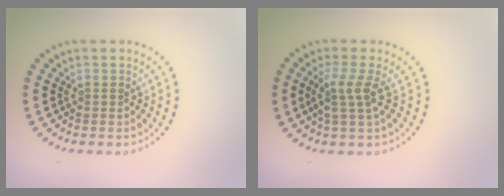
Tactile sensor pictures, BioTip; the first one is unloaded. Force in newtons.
{"total": 2.5, "press": 2.0, "slide": 1.6}